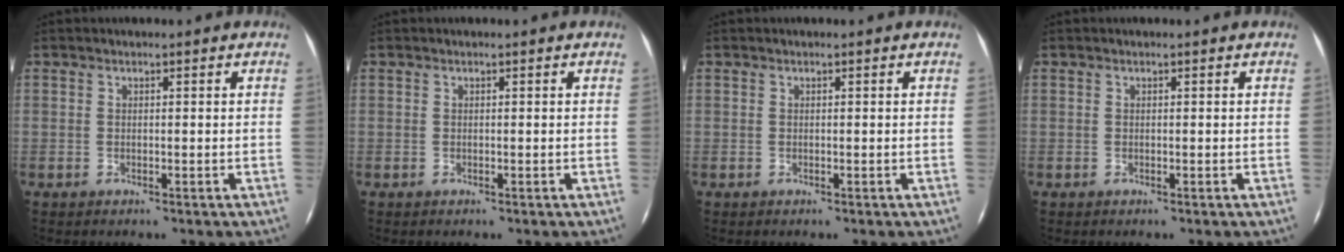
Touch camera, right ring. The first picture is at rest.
{"total": 0.0}
{"total": 0.0}
{"total": 0.0}